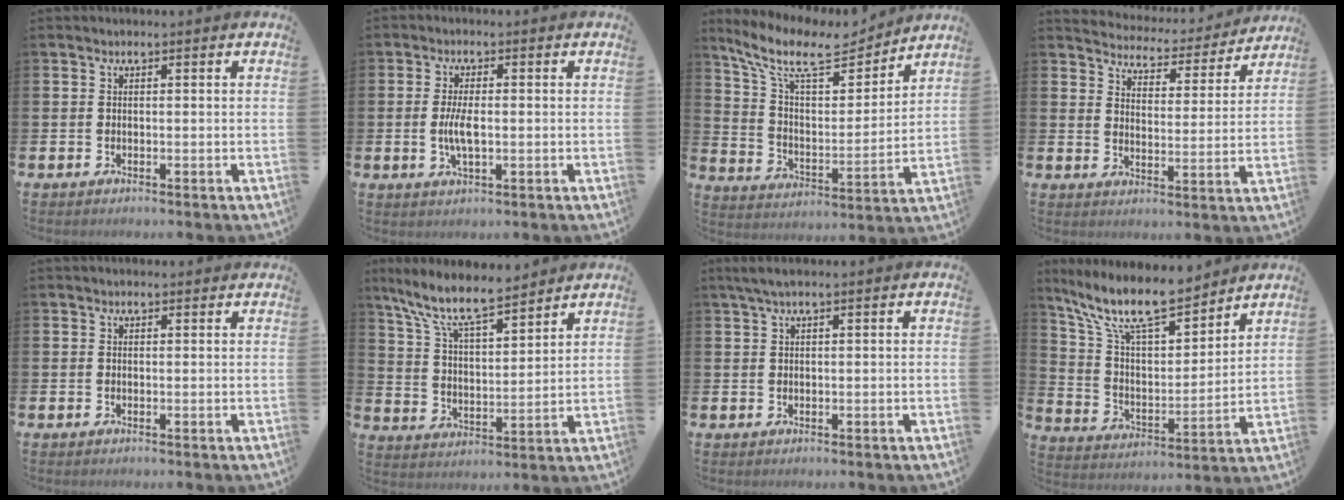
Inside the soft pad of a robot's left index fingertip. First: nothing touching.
{"total": 4.1, "force": [-0.3, 1.6, 3.8], "torque": [-0.074, -0.001, -0.009]}
{"total": 11.9, "force": [10.2, 3.6, 5.0], "torque": [-0.130, -0.062, 0.175]}
{"total": 4.8, "force": [4.6, 1.1, 0.3], "torque": [-0.027, -0.042, 0.074]}
{"total": 0.6, "force": [0.5, 0.3, 0.2], "torque": [0.003, 0.000, 0.008]}
{"total": 9.9, "force": [8.6, 1.9, 4.4], "torque": [-0.121, -0.047, 0.153]}
{"total": 2.0, "force": [1.4, 0.2, 1.5], "torque": [-0.034, 0.005, 0.025]}
{"total": 12.6, "force": [10.7, 3.2, 5.8], "torque": [-0.150, -0.058, 0.190]}